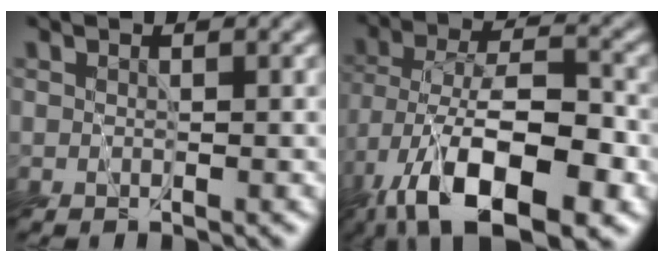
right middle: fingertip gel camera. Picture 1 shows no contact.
{"total": 13.3, "force": [-7.4, 5.2, 9.7], "torque": [-0.178, -0.006, -0.131]}